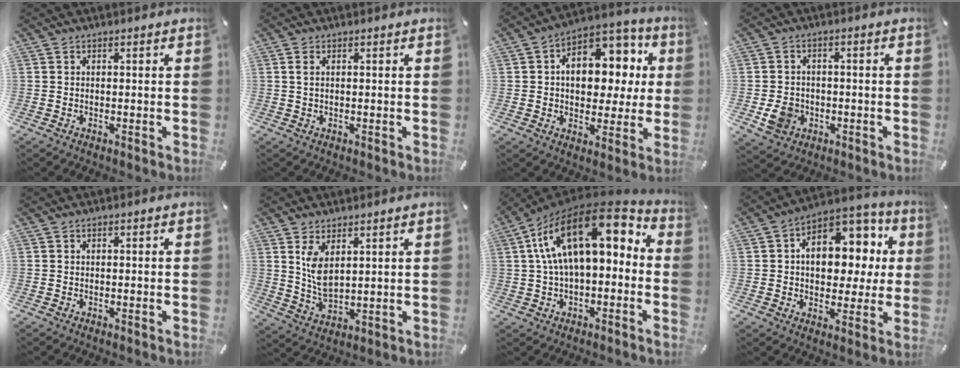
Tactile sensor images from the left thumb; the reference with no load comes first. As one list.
[{"total": 1.3, "force": [0.4, 0.4, 1.2], "torque": [-0.024, 0.002, 0.005]}, {"total": 13.3, "force": [2.1, 9.5, 9.0], "torque": [-0.127, -0.011, 0.039]}, {"total": 6.4, "force": [-1.7, 5.6, 2.6], "torque": [-0.048, 0.004, -0.030]}, {"total": 0.0}, {"total": 6.7, "force": [3.3, 3.1, 4.9], "torque": [-0.115, -0.016, 0.059]}, {"total": 20.0, "force": [6.3, 10.3, 16.0], "torque": [-0.295, -0.033, 0.099]}, {"total": 13.5, "force": [2.1, 9.6, 9.2], "torque": [-0.129, -0.012, 0.039]}]